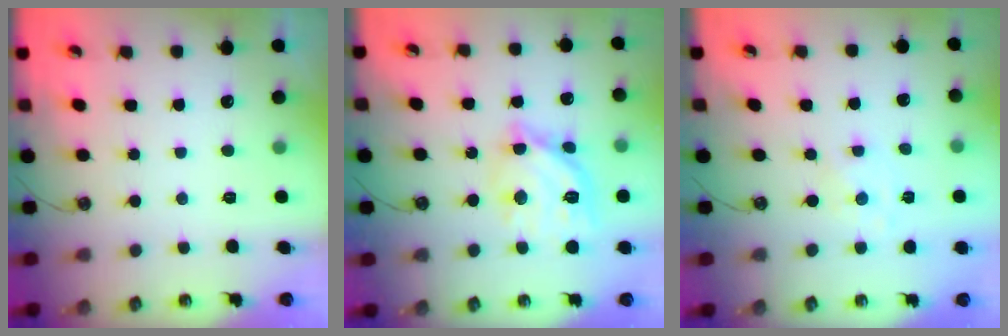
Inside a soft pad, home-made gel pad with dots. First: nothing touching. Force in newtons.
{"total": 16.5, "press": 16.5, "slide": 1.3}
{"total": 1.3, "press": 1.3, "slide": 0.2}